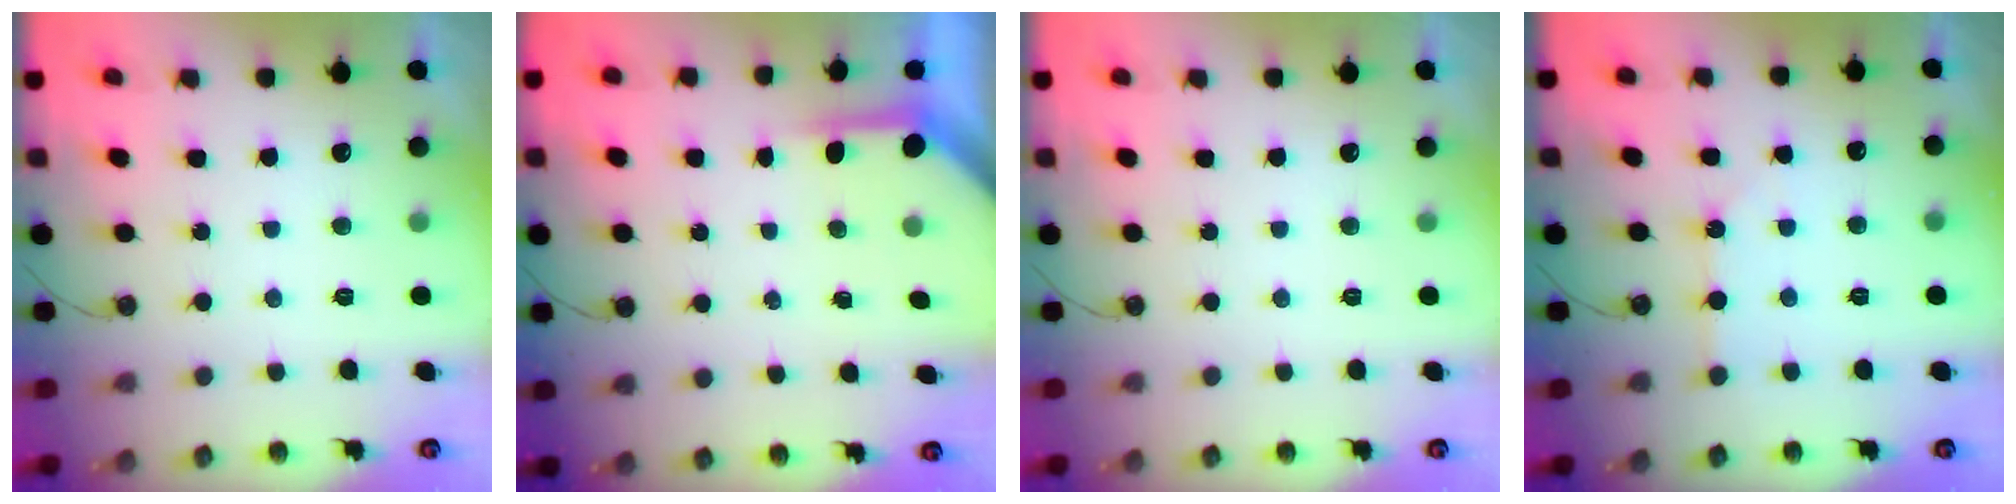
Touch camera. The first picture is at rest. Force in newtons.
{"total": 3.7, "press": 3.7, "slide": 0.4}
{"total": 0.0}
{"total": 2.1, "press": 2.1, "slide": 0.3}